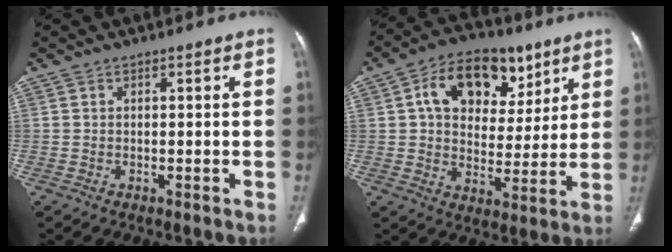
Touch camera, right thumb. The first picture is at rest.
{"total": 16.5, "force": [7.2, 11.0, 10.0], "torque": [-0.115, -0.006, 0.117]}